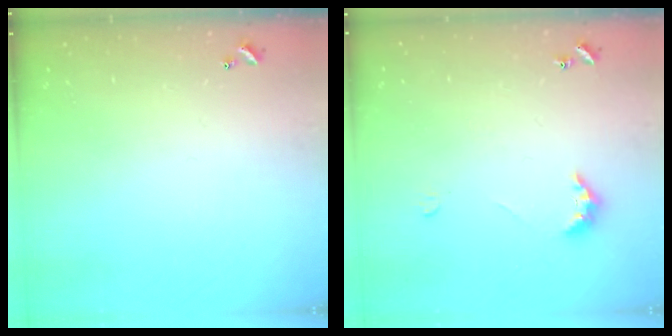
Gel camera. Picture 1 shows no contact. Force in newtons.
{"total": 3.2, "press": 3.1, "slide": 0.7}